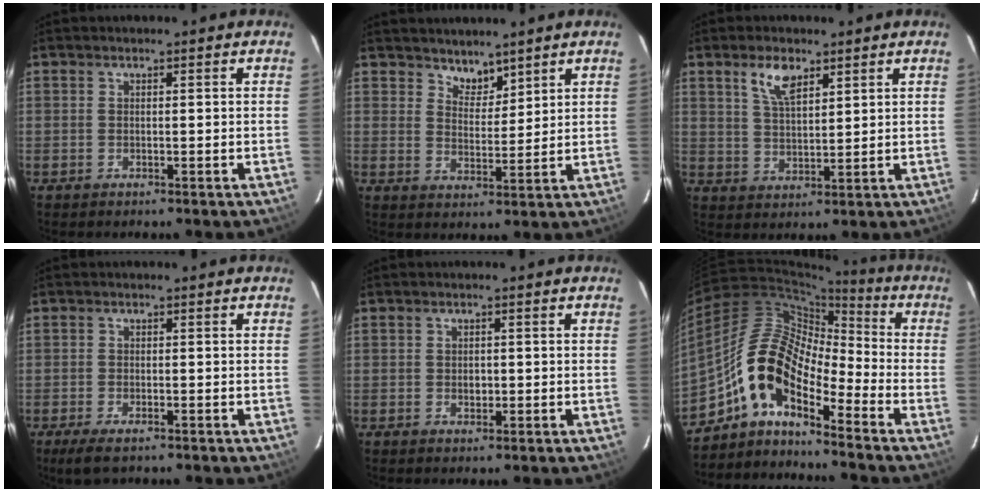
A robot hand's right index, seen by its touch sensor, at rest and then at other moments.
{"total": 4.4, "force": [3.8, 1.9, 1.1], "torque": [-0.011, 0.002, 0.066]}
{"total": 6.1, "force": [3.6, 2.7, 4.1], "torque": [-0.076, 0.006, 0.071]}
{"total": 4.2, "force": [-3.0, 1.3, 2.7], "torque": [-0.063, -0.015, -0.053]}
{"total": 1.5, "force": [-0.2, 1.2, 0.9], "torque": [-0.013, 0.001, -0.003]}
{"total": 12.3, "force": [-7.4, 4.9, 8.5], "torque": [-0.150, 0.022, -0.161]}